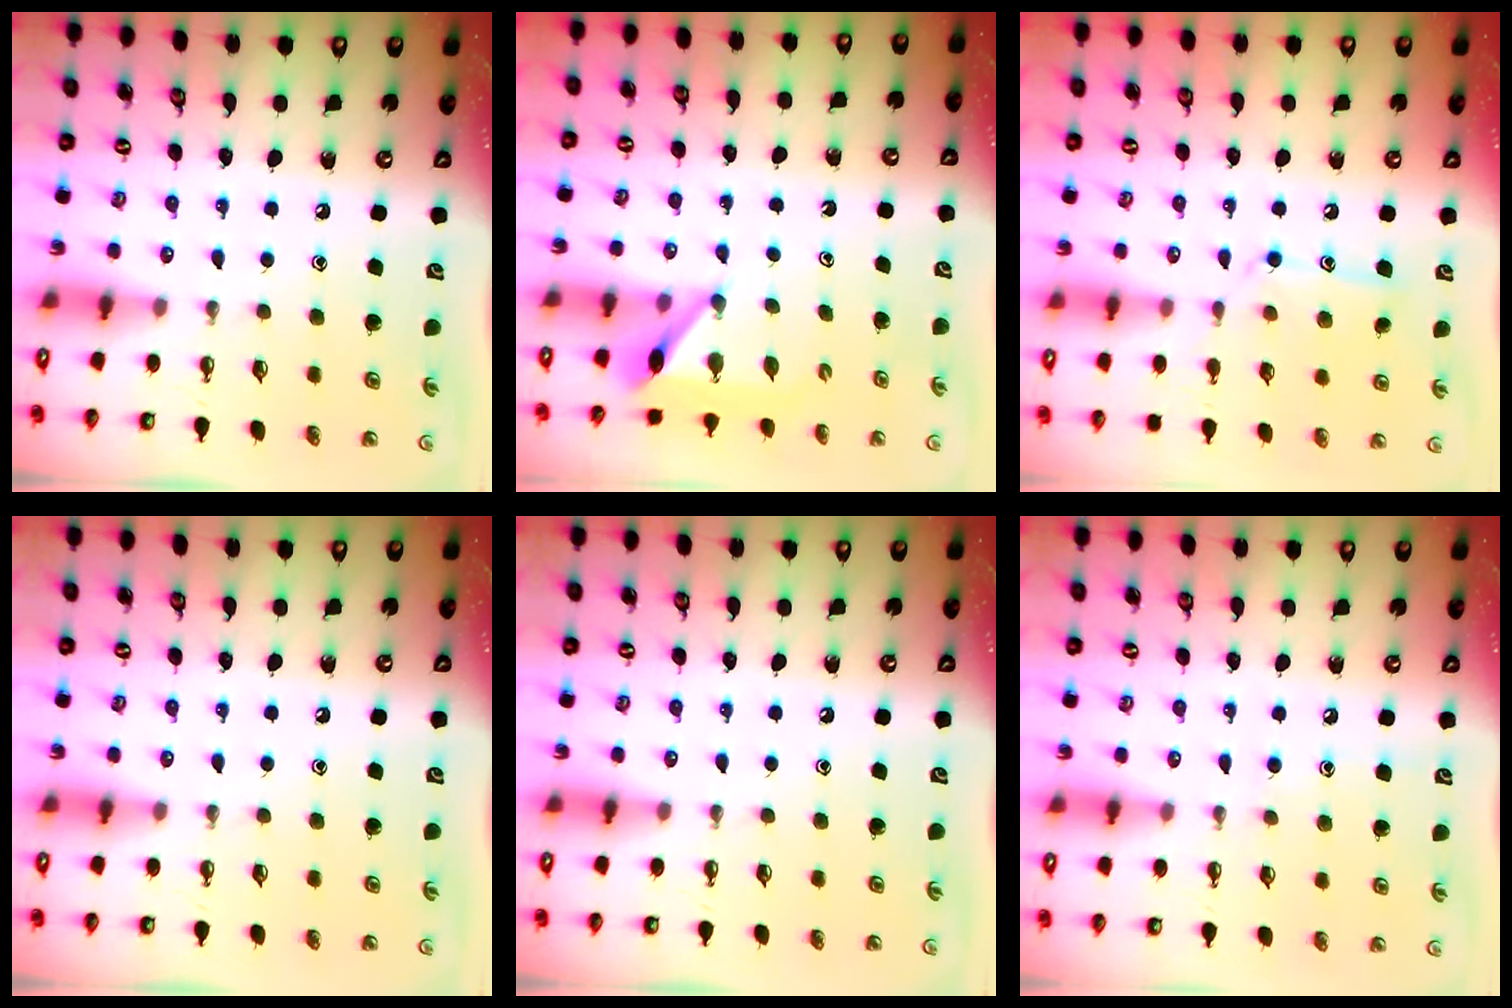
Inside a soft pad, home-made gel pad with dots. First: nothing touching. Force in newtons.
{"total": 6.4, "press": 6.4, "slide": 0.2}
{"total": 11.1, "press": 11.1, "slide": 0.6}
{"total": 0.0}
{"total": 0.0}
{"total": 5.4, "press": 5.4, "slide": 0.6}